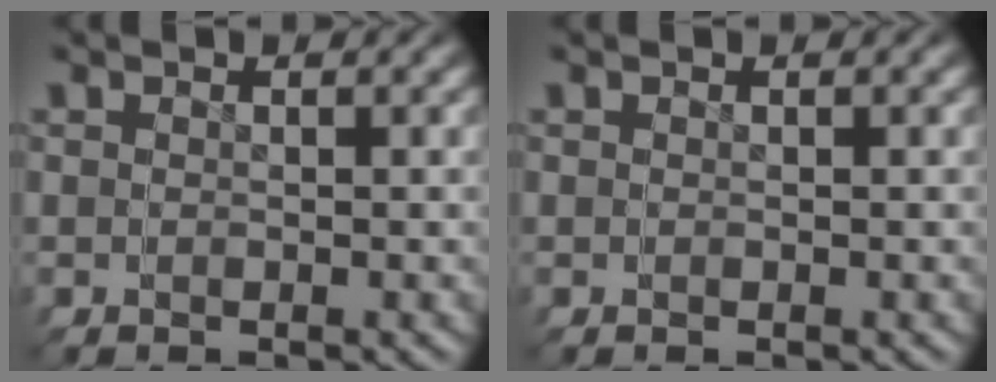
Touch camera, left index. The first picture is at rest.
{"total": 0.0}